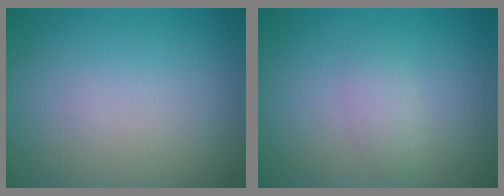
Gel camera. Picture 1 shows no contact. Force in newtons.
{"total": 1.4, "press": 1.4, "slide": 0.1}